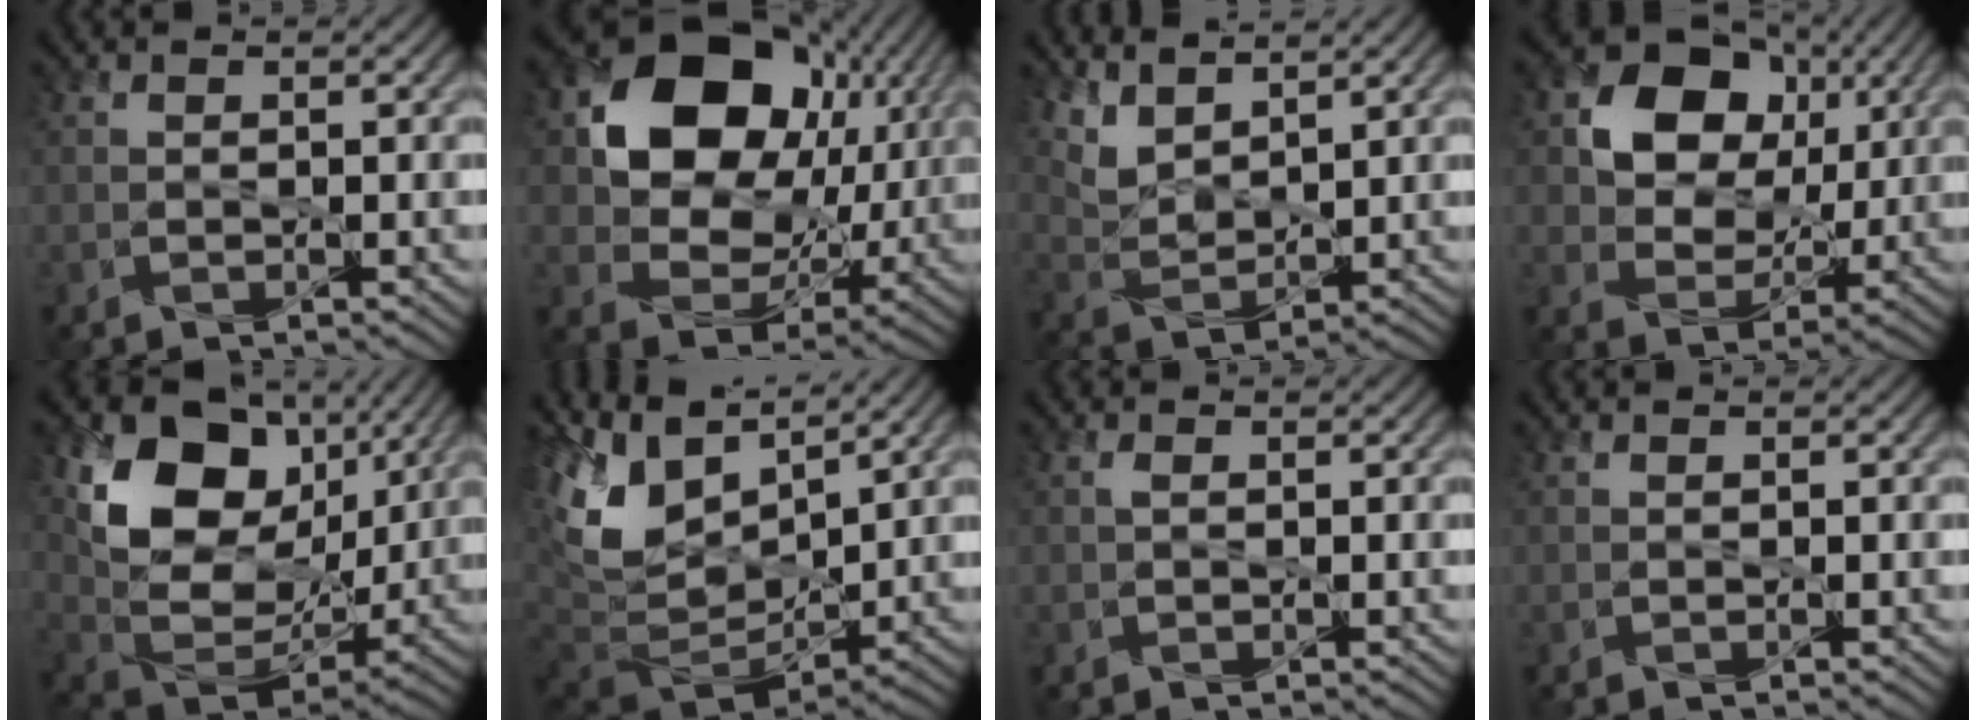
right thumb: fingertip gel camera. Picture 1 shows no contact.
{"total": 15.7, "force": [3.2, 11.8, 9.9], "torque": [-0.165, 0.000, 0.068]}
{"total": 6.6, "force": [4.6, 2.9, 3.7], "torque": [-0.093, 0.004, 0.091]}
{"total": 12.6, "force": [3.8, 9.3, 7.5], "torque": [-0.141, 0.011, 0.074]}
{"total": 14.9, "force": [4.8, 10.0, 10.0], "torque": [-0.180, 0.011, 0.100]}
{"total": 12.5, "force": [4.7, 7.7, 8.6], "torque": [-0.209, 0.002, 0.106]}
{"total": 0.6, "force": [0.0, 0.0, 0.6], "torque": [-0.011, 0.002, 0.004]}
{"total": 0.0}